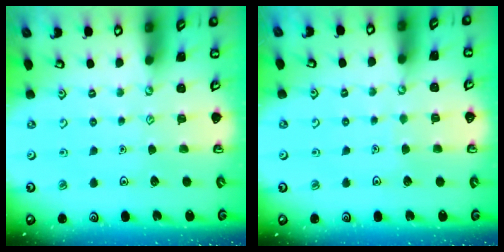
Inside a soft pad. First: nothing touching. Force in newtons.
{"total": 1.5, "press": 1.5, "slide": 0.2}